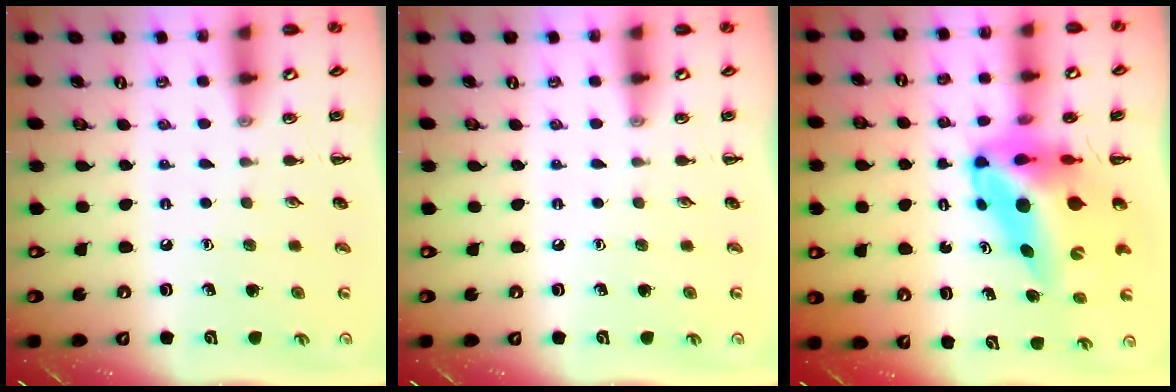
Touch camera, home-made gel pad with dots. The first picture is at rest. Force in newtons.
{"total": 0.0}
{"total": 11.1, "press": 10.6, "slide": 3.4}